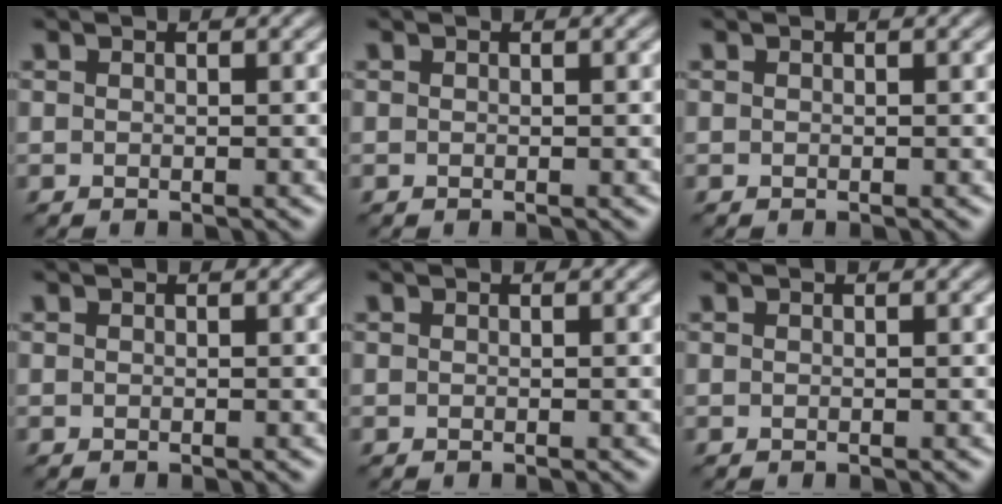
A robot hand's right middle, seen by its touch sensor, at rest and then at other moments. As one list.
[{"total": 0.0}, {"total": 0.0}, {"total": 0.0}, {"total": 0.0}, {"total": 0.0}]